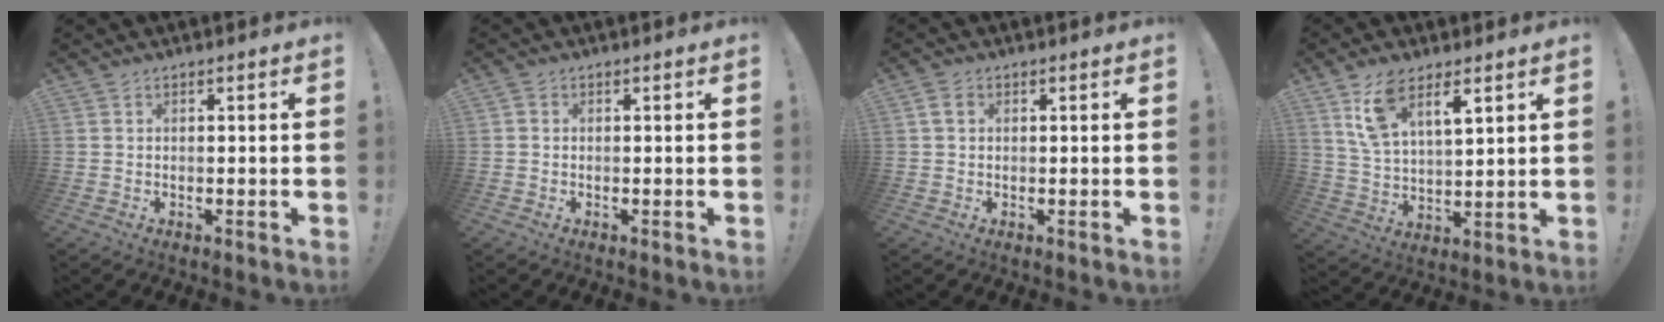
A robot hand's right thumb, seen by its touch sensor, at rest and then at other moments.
{"total": 0.8, "force": [-0.2, 0.7, 0.2], "torque": [-0.005, 0.003, -0.004]}
{"total": 2.9, "force": [0.9, 2.2, 1.7], "torque": [-0.026, 0.004, 0.016]}
{"total": 10.9, "force": [7.2, 4.7, 6.7], "torque": [-0.118, -0.031, 0.134]}